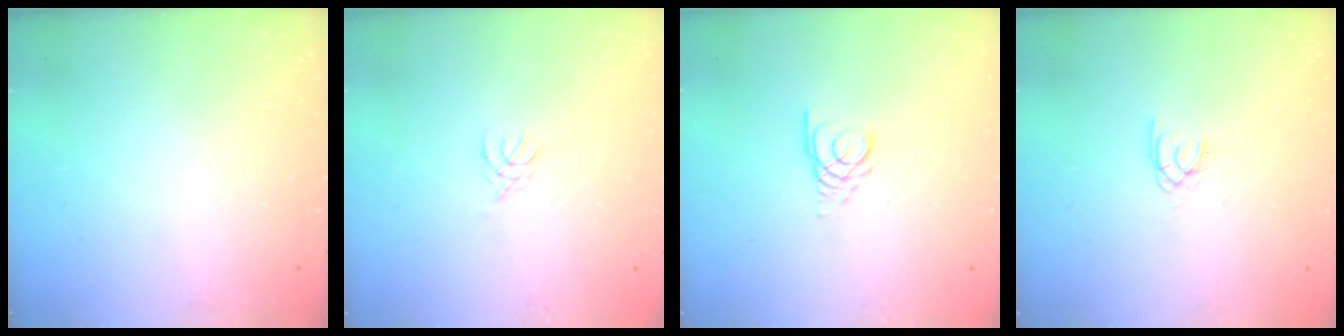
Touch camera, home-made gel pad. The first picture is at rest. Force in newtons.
{"total": 1.2, "press": 1.2, "slide": 0.3}
{"total": 3.9, "press": 3.9, "slide": 0.3}
{"total": 1.5, "press": 1.4, "slide": 0.2}